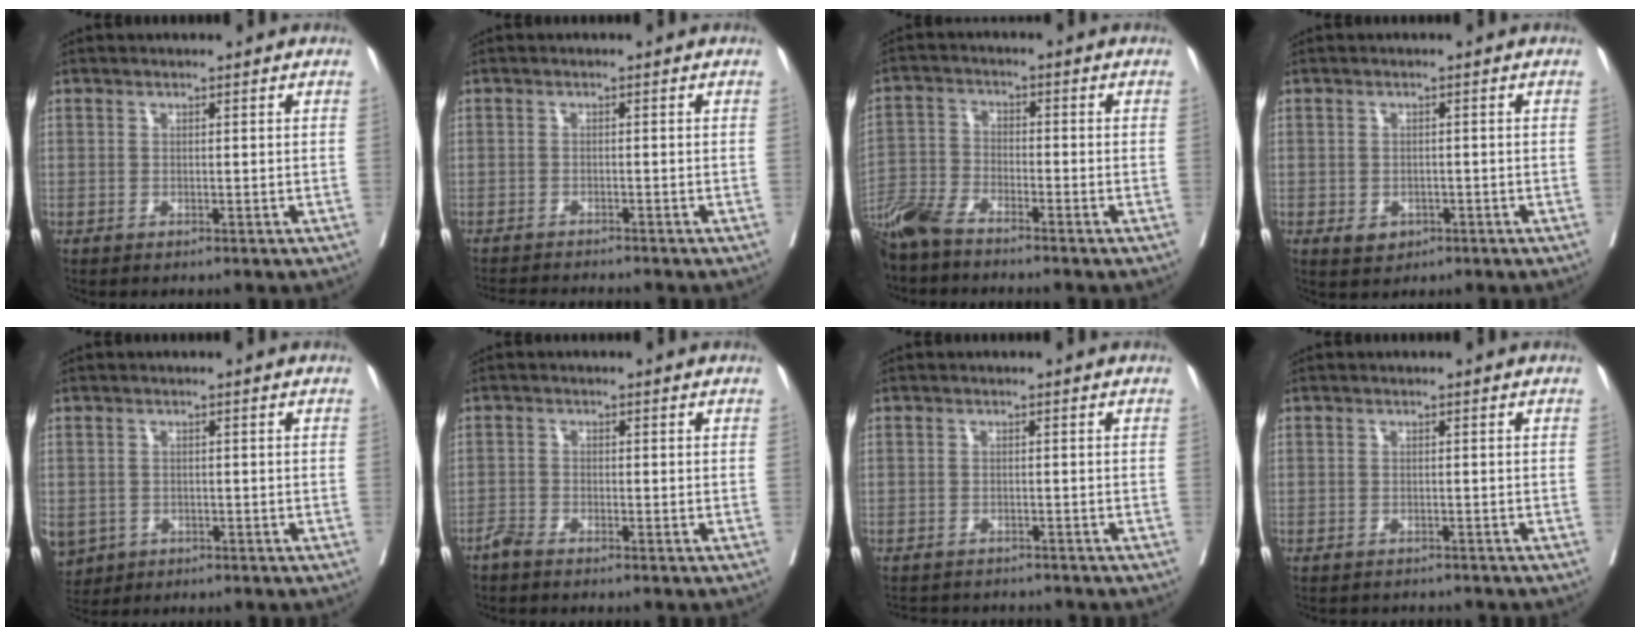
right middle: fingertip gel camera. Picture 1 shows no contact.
{"total": 6.0, "force": [-5.8, 0.1, 1.7], "torque": [-0.017, -0.012, -0.089]}
{"total": 6.9, "force": [-6.0, 1.2, 3.1], "torque": [-0.069, -0.020, -0.125]}
{"total": 2.5, "force": [-1.1, 2.0, 1.1], "torque": [-0.011, 0.003, -0.006]}
{"total": 8.4, "force": [-3.7, 6.9, 2.9], "torque": [-0.087, -0.003, -0.052]}
{"total": 1.7, "force": [-1.6, 0.0, 0.5], "torque": [-0.010, -0.003, -0.036]}
{"total": 6.8, "force": [-6.5, 1.6, 1.3], "torque": [-0.014, -0.001, -0.084]}
{"total": 4.5, "force": [-4.3, 1.2, 0.7], "torque": [-0.003, -0.005, -0.054]}